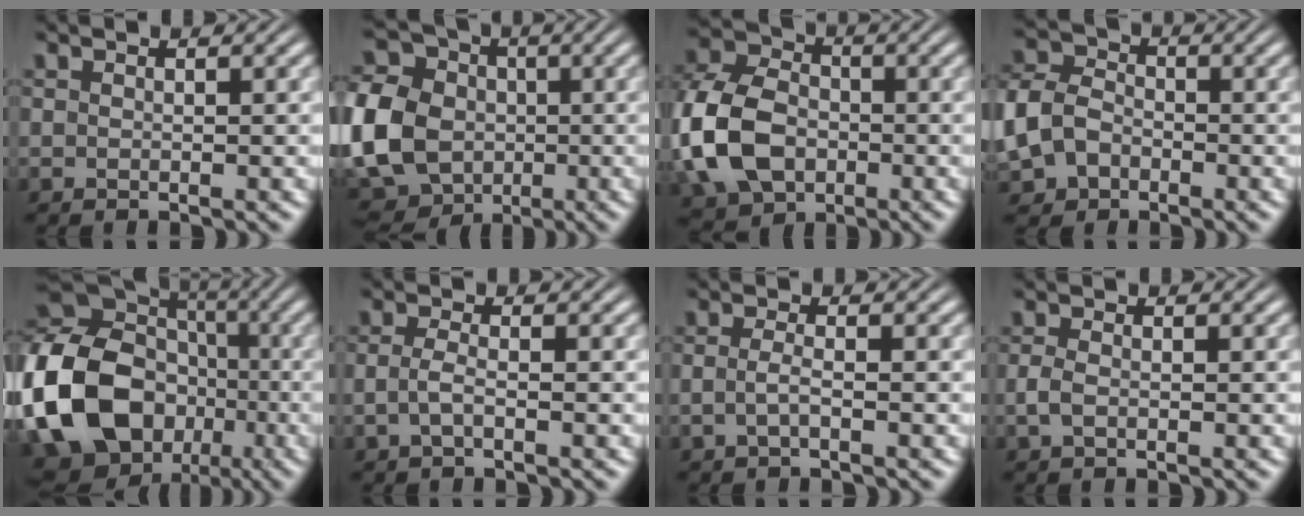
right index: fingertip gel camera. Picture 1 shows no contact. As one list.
[{"total": 13.4, "force": [-1.9, 12.0, 5.7], "torque": [-0.153, -0.054, -0.028]}, {"total": 9.4, "force": [-1.4, 7.7, 5.2], "torque": [-0.129, -0.037, -0.013]}, {"total": 7.9, "force": [-1.9, 7.1, 2.8], "torque": [-0.091, -0.029, -0.032]}, {"total": 19.9, "force": [-4.3, 16.8, 9.8], "torque": [-0.262, -0.084, -0.052]}, {"total": 1.7, "force": [-0.7, 0.6, 1.4], "torque": [-0.038, -0.010, -0.009]}, {"total": 1.5, "force": [-0.8, 0.3, 1.2], "torque": [-0.032, -0.011, -0.011]}, {"total": 1.2, "force": [-0.6, 0.5, 0.9], "torque": [-0.031, -0.009, -0.005]}]